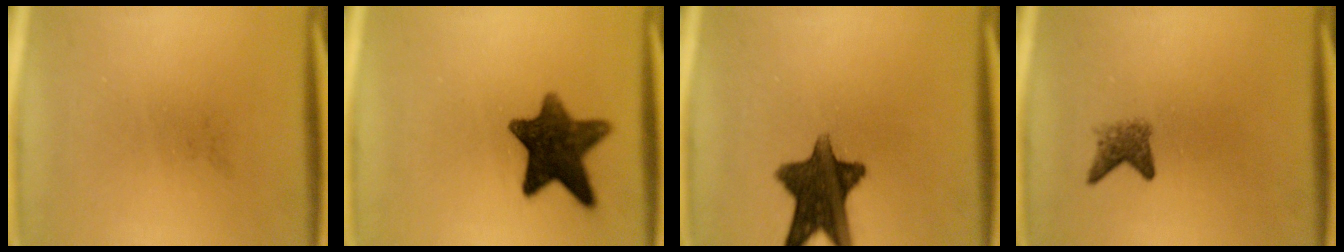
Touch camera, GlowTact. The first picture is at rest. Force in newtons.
{"total": 11.7}
{"total": 12.3}
{"total": 2.3}